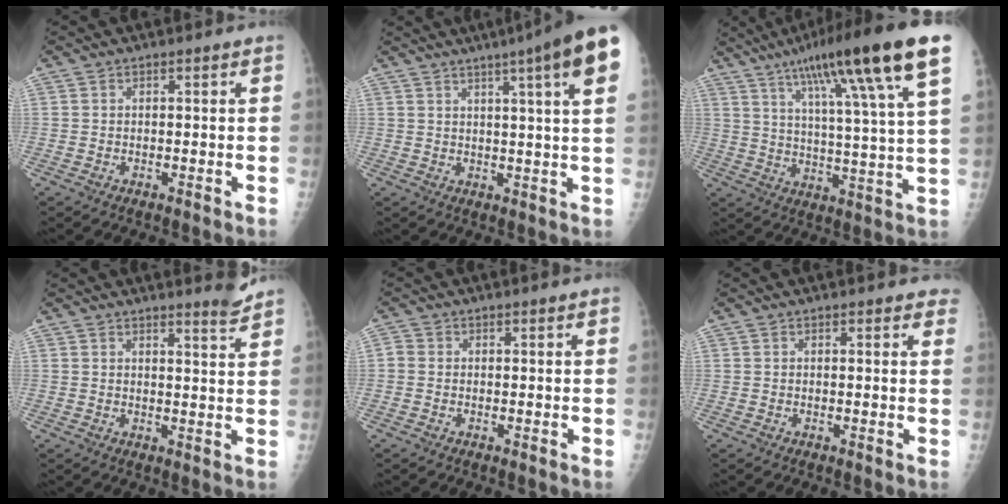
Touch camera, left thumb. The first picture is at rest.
{"total": 14.5, "force": [7.5, 0.6, 12.4], "torque": [-0.161, -0.009, 0.082]}
{"total": 23.1, "force": [12.6, 2.3, 19.2], "torque": [-0.293, -0.018, 0.189]}
{"total": 3.2, "force": [3.0, -0.3, 1.0], "torque": [-0.015, -0.037, 0.040]}
{"total": 1.4, "force": [0.2, 1.1, 0.7], "torque": [-0.010, 0.000, -0.003]}
{"total": 2.7, "force": [2.4, 1.0, 0.7], "torque": [0.016, -0.007, 0.011]}